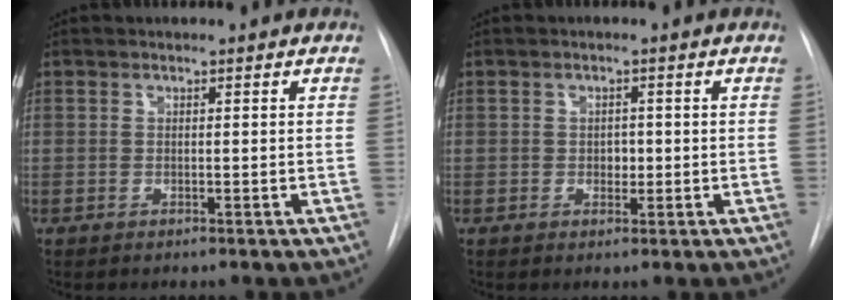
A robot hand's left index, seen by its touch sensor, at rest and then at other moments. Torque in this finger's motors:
{"motor_torque": [0.49, -0.24, -0.01, 0.02]}